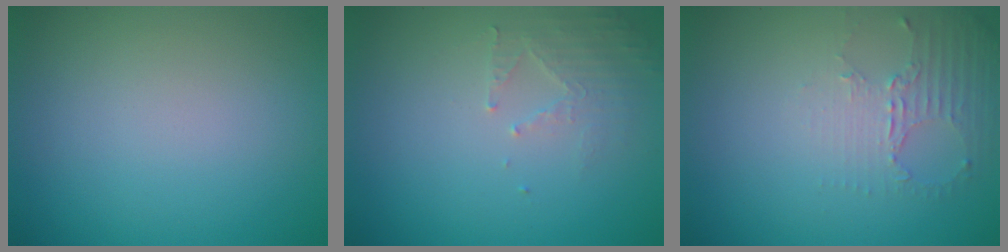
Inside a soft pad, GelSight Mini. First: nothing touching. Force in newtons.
{"total": 2.0, "press": 1.9, "slide": 0.3}
{"total": 2.3, "press": 1.8, "slide": 1.6}